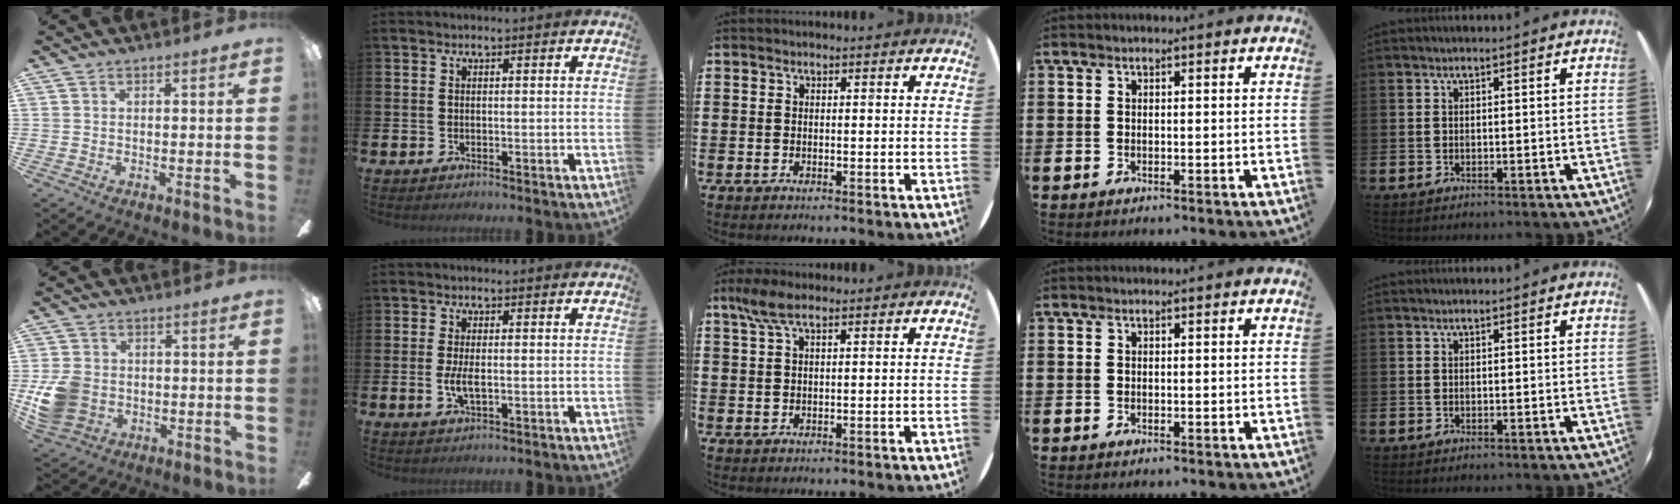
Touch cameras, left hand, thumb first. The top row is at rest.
{"thumb": {"total": 10.0, "force": [-1.3, 8.4, 5.3], "torque": [-0.117, 0.013, -0.020]}, "index": {"total": 2.9, "force": [-0.1, 1.1, 2.7], "torque": [-0.044, -0.001, -0.004]}, "middle": {"total": 3.7, "force": [2.3, 1.1, 2.7], "torque": [-0.058, 0.005, 0.043]}}